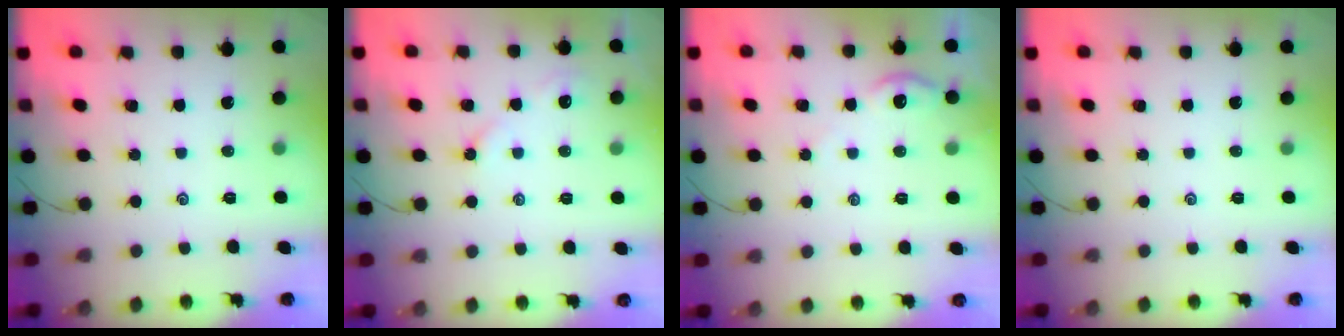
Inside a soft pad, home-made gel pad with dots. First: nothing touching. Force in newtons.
{"total": 2.4, "press": 2.4, "slide": 0.6}
{"total": 2.2, "press": 2.2, "slide": 0.4}
{"total": 0.0}